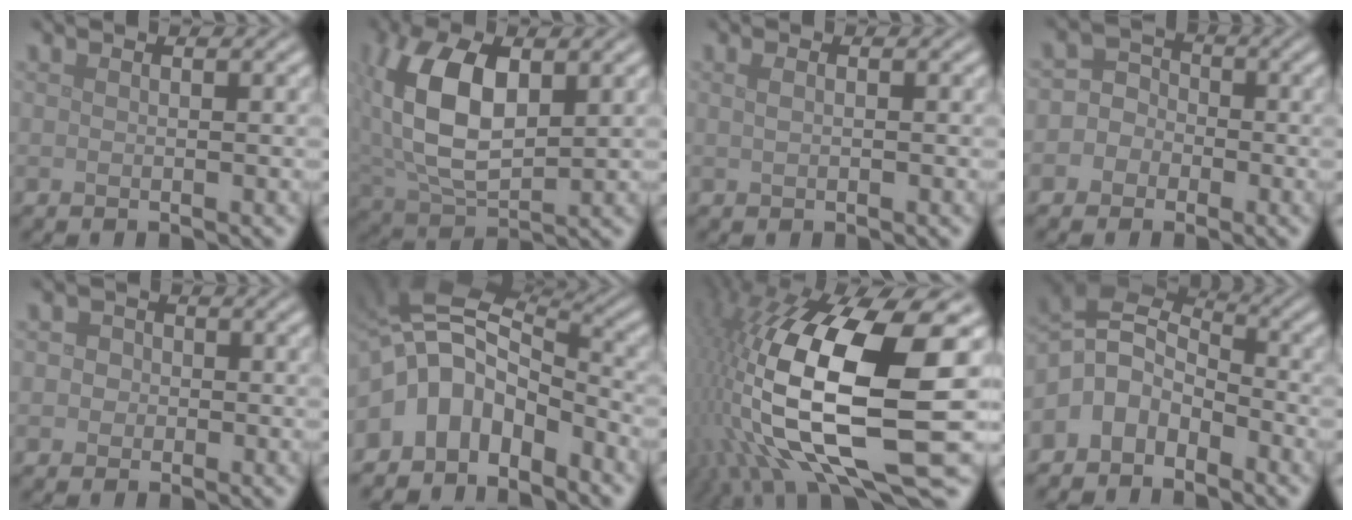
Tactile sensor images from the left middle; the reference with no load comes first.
{"total": 9.0, "force": [1.9, 5.0, 7.2], "torque": [-0.157, 0.006, 0.031]}
{"total": 1.6, "force": [0.5, 0.9, 1.2], "torque": [-0.021, 0.009, 0.000]}
{"total": 4.1, "force": [-1.0, 3.8, 1.1], "torque": [0.008, 0.021, -0.046]}
{"total": 1.9, "force": [0.0, 1.8, 0.7], "torque": [0.007, 0.003, -0.014]}
{"total": 7.2, "force": [-3.1, 4.7, 4.5], "torque": [-0.062, 0.009, -0.071]}
{"total": 18.4, "force": [-1.1, 6.9, 17.0], "torque": [-0.347, -0.020, -0.008]}
{"total": 4.8, "force": [-2.5, 3.2, 2.5], "torque": [-0.047, 0.004, -0.066]}